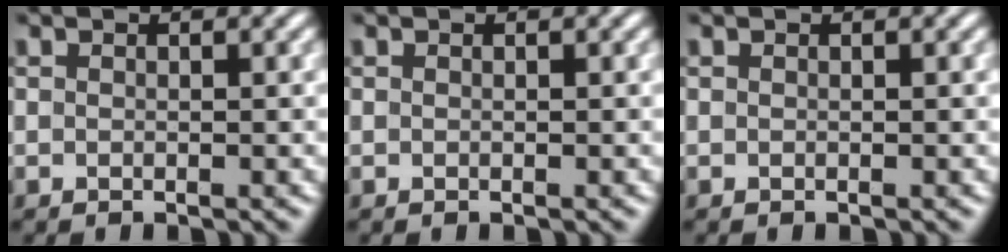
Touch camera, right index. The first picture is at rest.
{"total": 0.0}
{"total": 0.0}